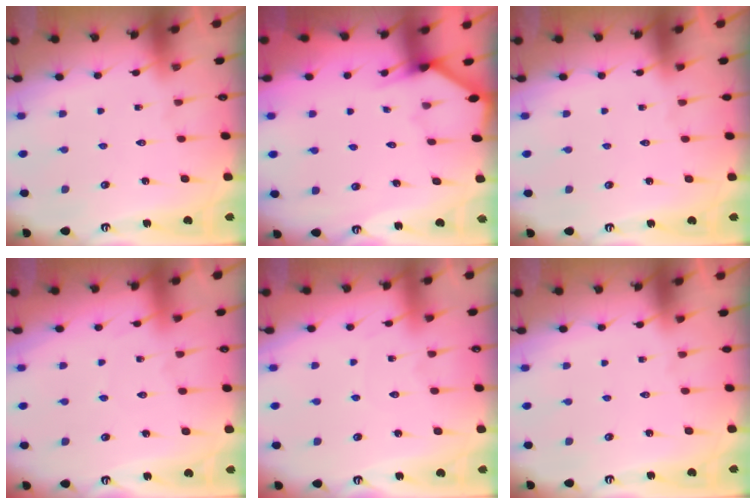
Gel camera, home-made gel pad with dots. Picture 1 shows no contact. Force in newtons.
{"total": 1.9, "press": 1.9, "slide": 0.1}
{"total": 0.0}
{"total": 1.9, "press": 1.9, "slide": 0.2}
{"total": 3.5, "press": 3.5, "slide": 0.6}
{"total": 0.0}